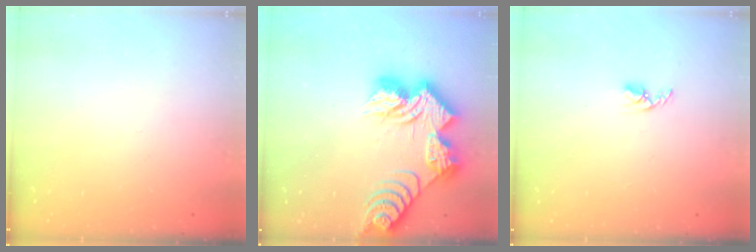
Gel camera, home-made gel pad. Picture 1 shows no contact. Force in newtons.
{"total": 19.6, "press": 19.6, "slide": 1.4}
{"total": 2.7, "press": 2.7, "slide": 0.5}